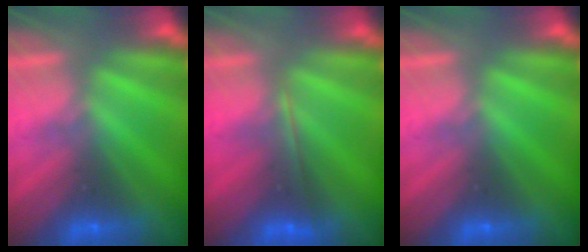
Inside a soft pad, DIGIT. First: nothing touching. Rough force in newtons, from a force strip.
{"total": 1.8}
{"total": 0.0}